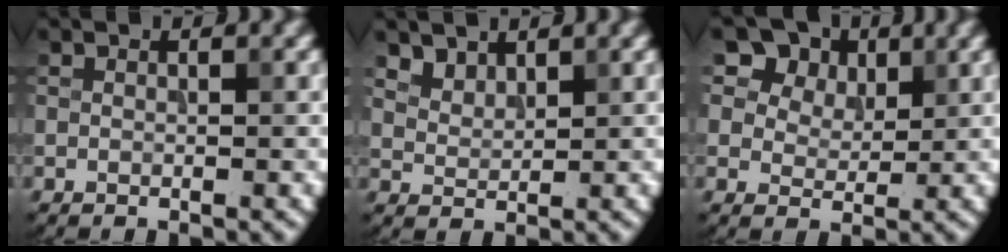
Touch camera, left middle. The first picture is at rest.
{"total": 2.6, "force": [2.1, 1.4, 0.8], "torque": [-0.026, -0.013, 0.059]}
{"total": 8.3, "force": [5.2, 5.4, 3.4], "torque": [-0.082, 0.003, 0.084]}